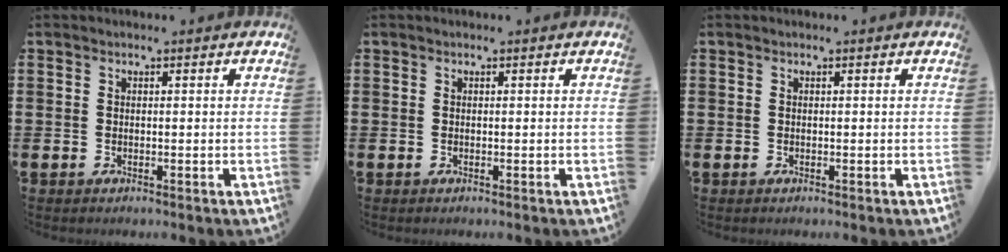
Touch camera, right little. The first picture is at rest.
{"total": 0.0}
{"total": 0.0}